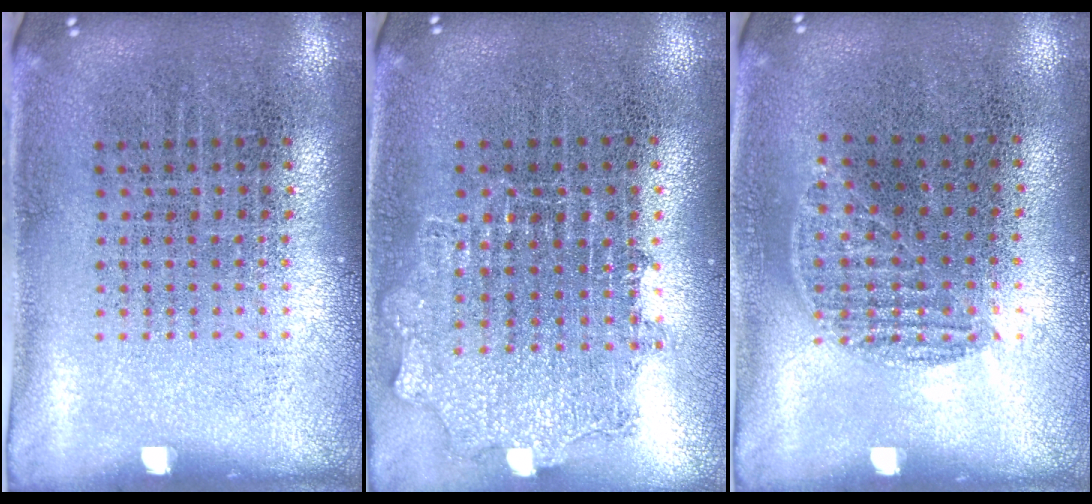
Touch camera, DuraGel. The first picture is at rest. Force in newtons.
{"total": 1.1, "press": 1.1, "slide": 0.3}
{"total": 0.8, "press": 0.7, "slide": 0.4}